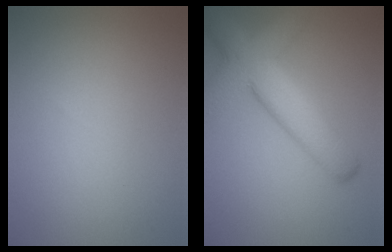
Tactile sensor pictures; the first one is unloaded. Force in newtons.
{"total": 7.1, "press": 7.0, "slide": 0.4}